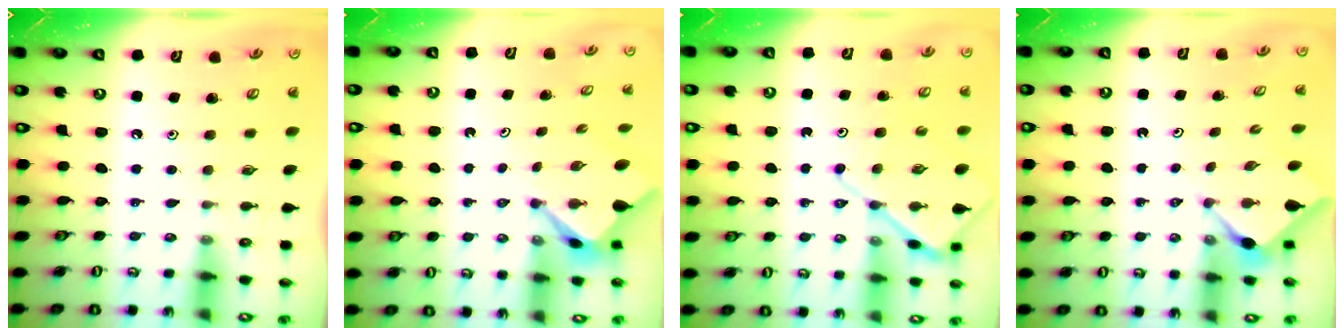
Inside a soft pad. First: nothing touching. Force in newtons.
{"total": 2.7, "press": 2.7, "slide": 0.3}
{"total": 9.3, "press": 9.3, "slide": 0.9}
{"total": 3.0, "press": 3.0, "slide": 0.4}